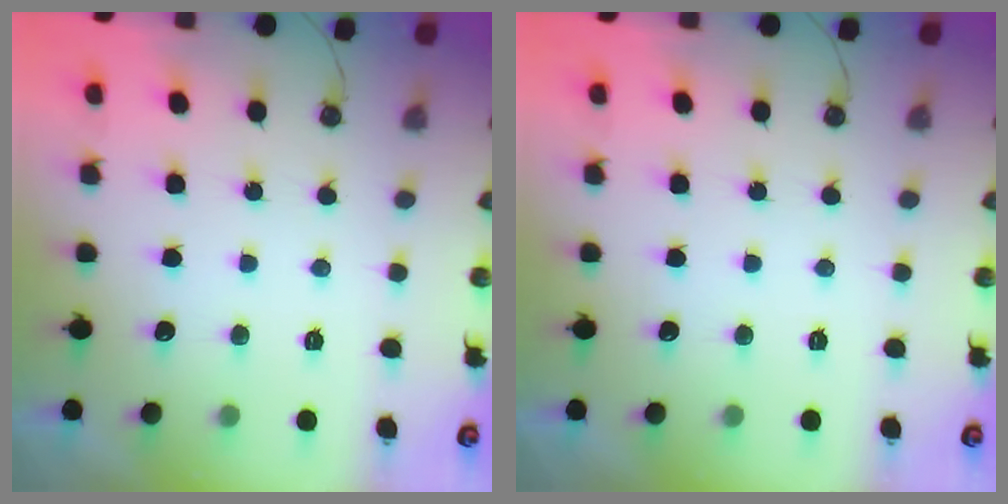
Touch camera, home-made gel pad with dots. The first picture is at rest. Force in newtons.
{"total": 0.0}